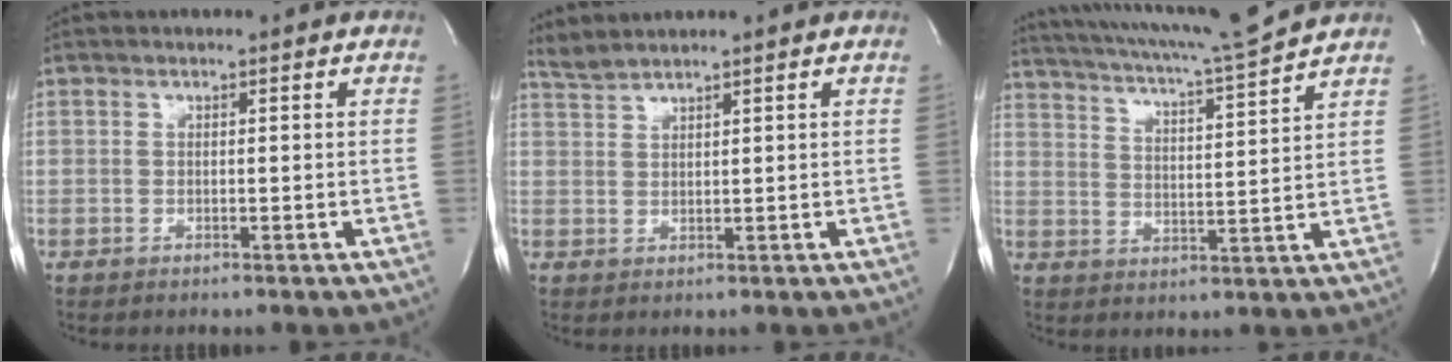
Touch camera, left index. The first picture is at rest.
{"total": 2.2, "force": [2.2, -0.6, 0.1], "torque": [-0.009, 0.009, 0.052]}
{"total": 13.6, "force": [12.5, -1.4, 5.2], "torque": [-0.099, -0.021, 0.186]}